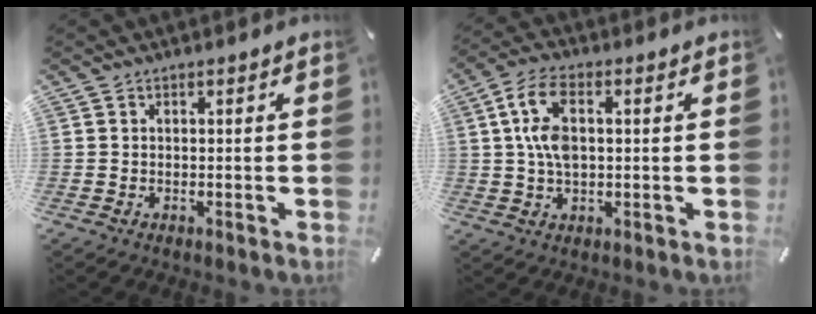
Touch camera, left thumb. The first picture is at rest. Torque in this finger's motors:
{"motor_torque": [0.33, 1.29, 0.93, -0.91, 0.25]}